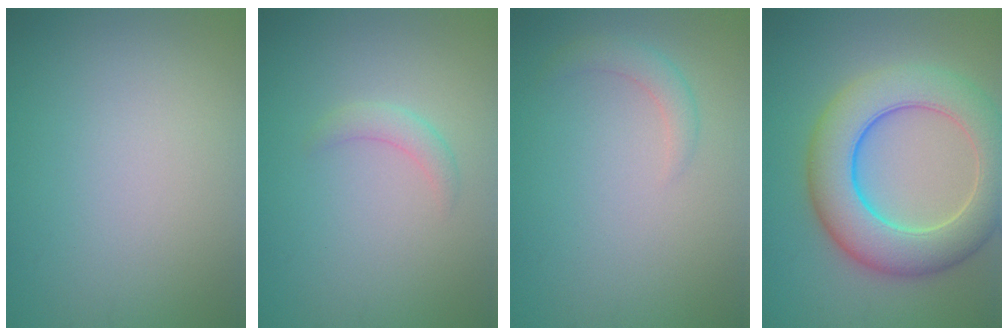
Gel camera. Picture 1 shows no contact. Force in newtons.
{"total": 1.6, "press": 1.6, "slide": 0.1}
{"total": 1.6, "press": 1.6, "slide": 0.1}
{"total": 9.1, "press": 9.1, "slide": 0.4}